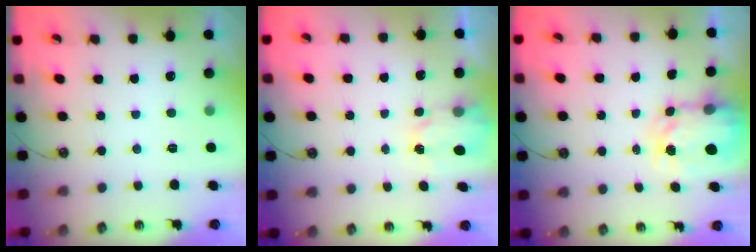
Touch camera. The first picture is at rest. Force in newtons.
{"total": 2.3, "press": 2.3, "slide": 0.2}
{"total": 5.1, "press": 5.1, "slide": 0.6}